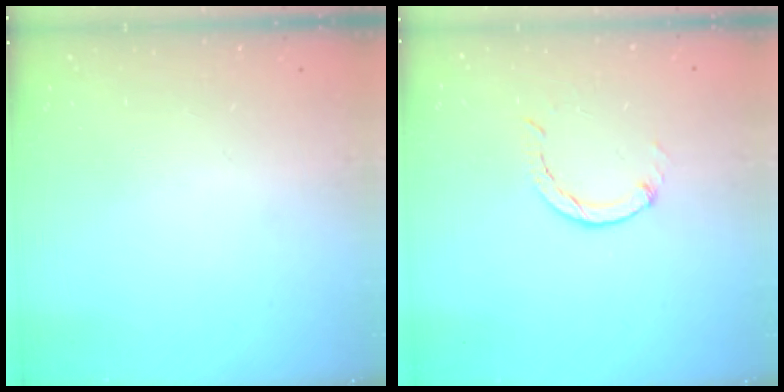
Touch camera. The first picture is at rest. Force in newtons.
{"total": 0.0}